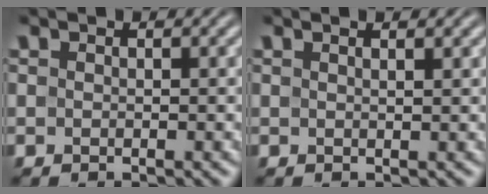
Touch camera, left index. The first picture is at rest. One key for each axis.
{"total": 2.0, "fx": 1.2, "fy": 0.7, "fz": 1.4, "tx": -0.006, "ty": 0.003, "tz": -0.002}